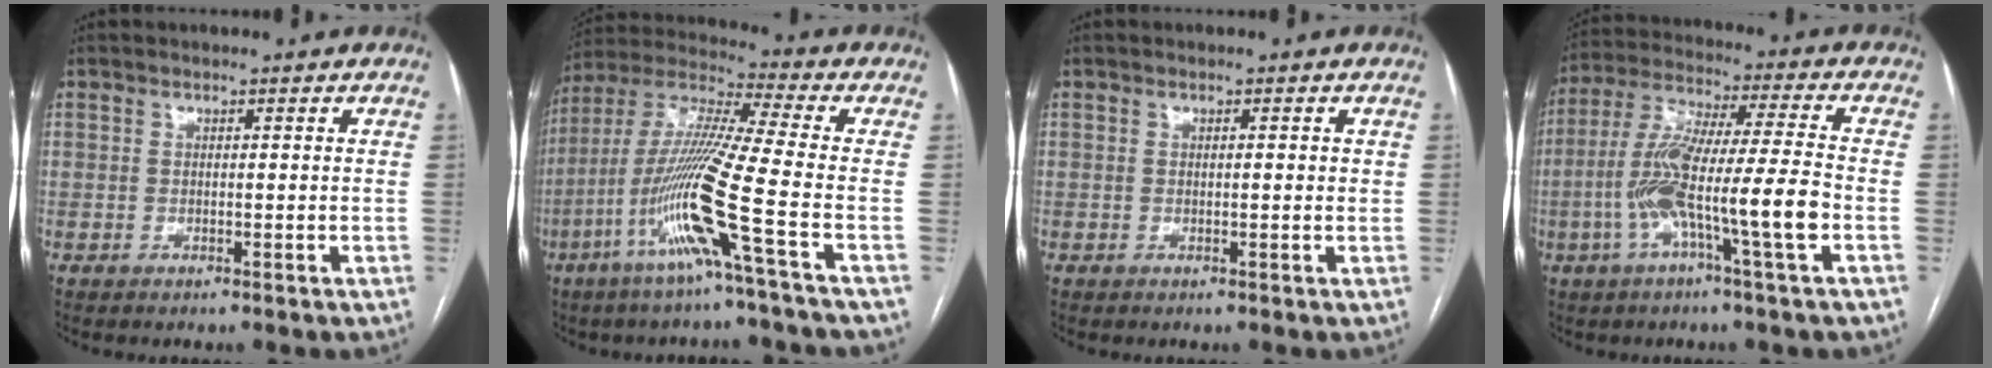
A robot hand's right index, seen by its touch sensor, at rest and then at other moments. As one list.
[{"total": 15.7, "force": [-6.1, -1.7, 14.3], "torque": [-0.296, -0.014, -0.125]}, {"total": 1.1, "force": [0.2, 0.3, 1.0], "torque": [-0.016, 0.002, 0.002]}, {"total": 14.0, "force": [-4.1, -0.2, 13.4], "torque": [-0.266, 0.007, -0.082]}]